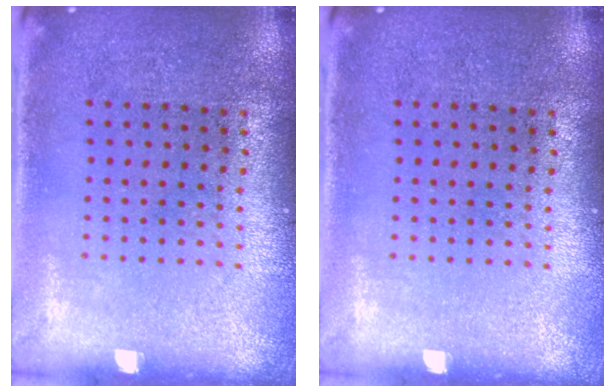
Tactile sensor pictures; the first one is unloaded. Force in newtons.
{"total": 0.0}